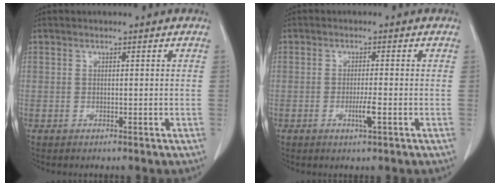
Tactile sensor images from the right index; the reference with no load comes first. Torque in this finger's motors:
{"motor_torque": [0.88, -0.10, 0.38, 0.09]}